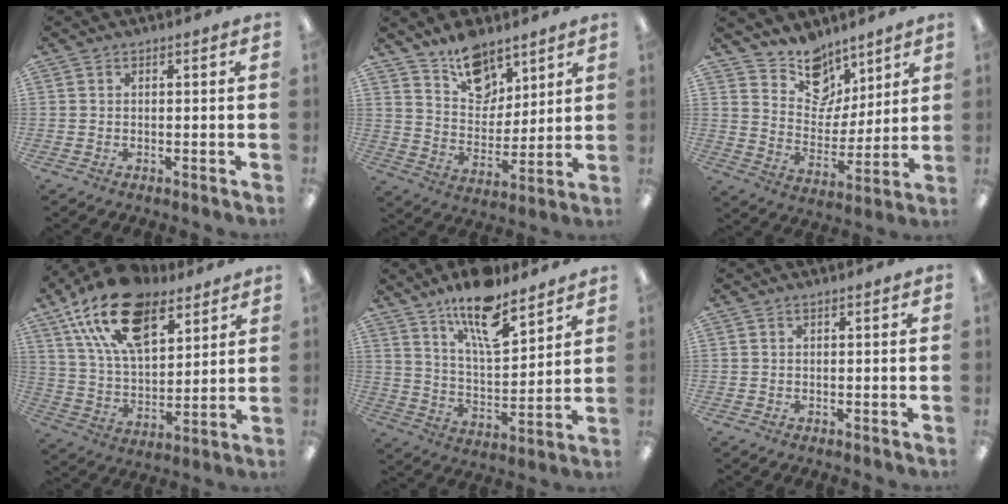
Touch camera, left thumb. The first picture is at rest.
{"total": 12.8, "force": [9.6, 7.3, 4.2], "torque": [-0.056, -0.061, 0.177]}
{"total": 12.4, "force": [9.6, 7.3, 2.7], "torque": [-0.046, -0.075, 0.184]}
{"total": 20.8, "force": [12.6, 10.8, 12.5], "torque": [-0.225, -0.047, 0.227]}
{"total": 15.5, "force": [11.5, 5.1, 9.0], "torque": [-0.147, -0.064, 0.194]}
{"total": 0.0}